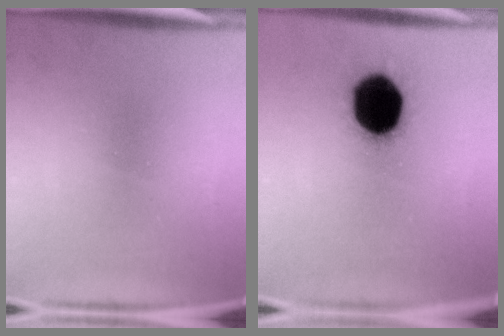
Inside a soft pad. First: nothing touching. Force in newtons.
{"total": 19.2}